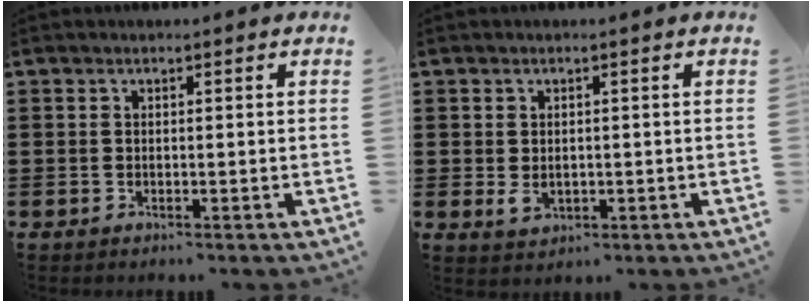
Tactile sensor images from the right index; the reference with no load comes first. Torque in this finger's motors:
{"motor_torque": [0.76, 0.86, 0.11, 0.03]}